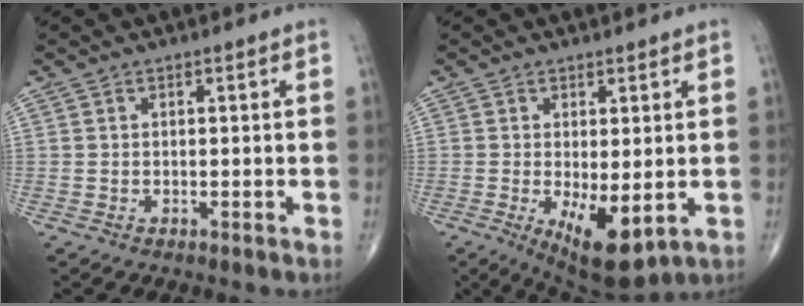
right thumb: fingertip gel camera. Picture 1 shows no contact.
{"total": 9.5, "force": [-2.1, 3.9, 8.4], "torque": [-0.126, -0.021, -0.018]}